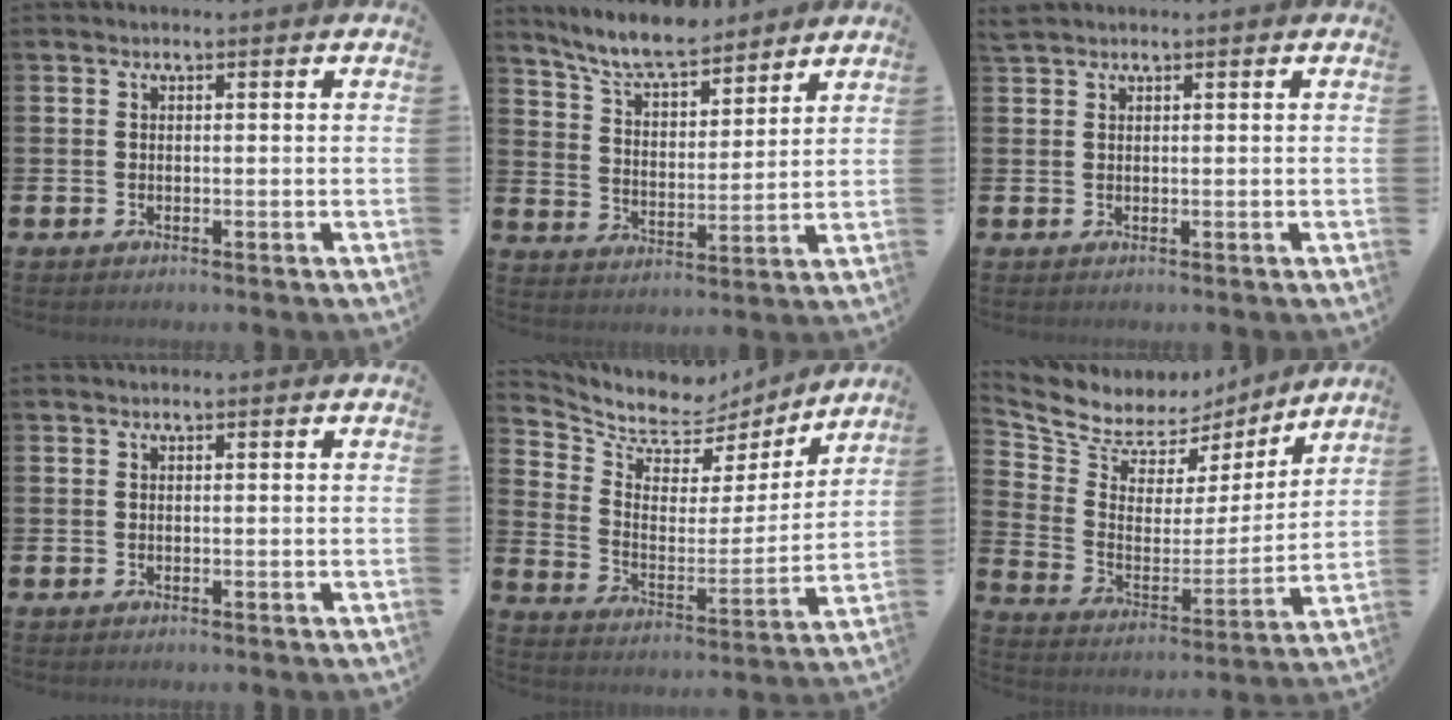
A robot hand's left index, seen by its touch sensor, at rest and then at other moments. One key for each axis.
{"total": 7.7, "fx": 7.2, "fy": 1.3, "fz": 2.4, "tx": -0.068, "ty": -0.041, "tz": 0.128}
{"total": 1.0, "fx": 1.0, "fy": 0.2, "fz": 0.1, "tx": 0.000, "ty": 0.000, "tz": 0.018}
{"total": 0.0}
{"total": 6.7, "fx": 6.0, "fy": 3.0, "fz": 0.6, "tx": -0.058, "ty": -0.051, "tz": 0.102}
{"total": 7.5, "fx": 6.8, "fy": 3.0, "fz": 0.2, "tx": -0.057, "ty": -0.054, "tz": 0.119}